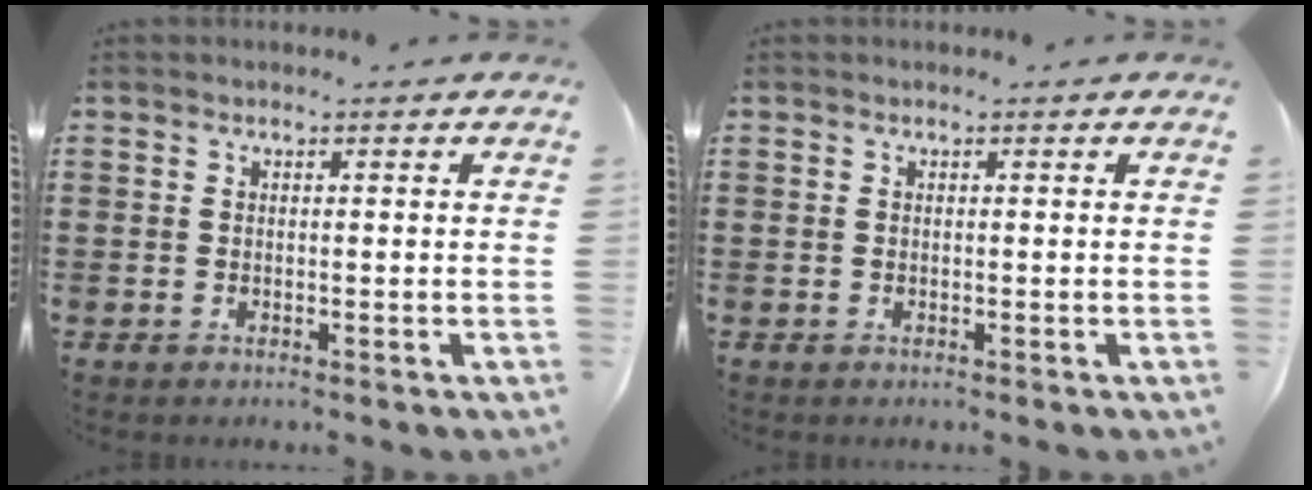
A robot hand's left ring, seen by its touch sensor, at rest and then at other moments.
{"total": 0.0}